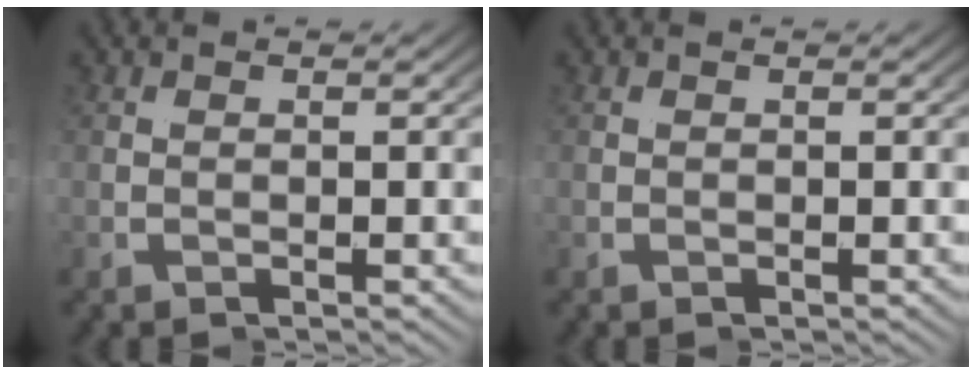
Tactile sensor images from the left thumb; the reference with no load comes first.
{"total": 0.0}